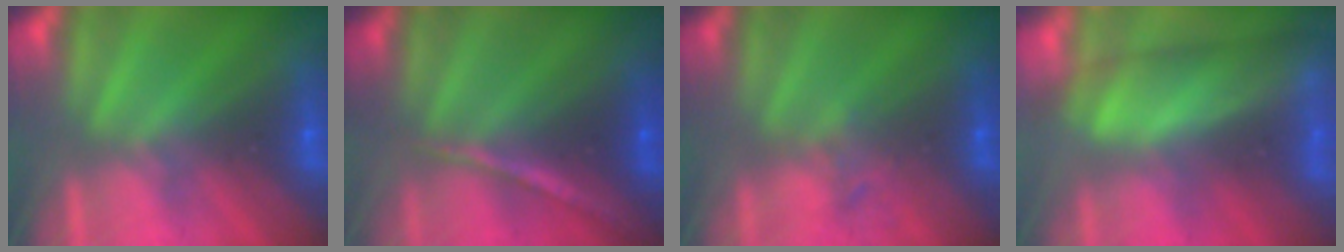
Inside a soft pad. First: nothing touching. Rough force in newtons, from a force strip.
{"total": 1.4}
{"total": 1.7}
{"total": 4.2}